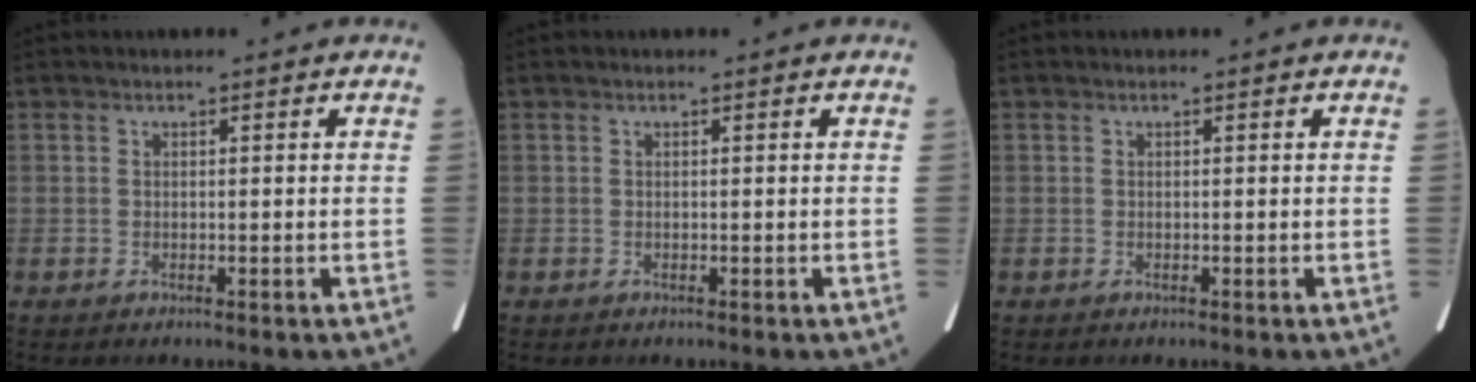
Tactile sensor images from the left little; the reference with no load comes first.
{"total": 0.0}
{"total": 0.0}